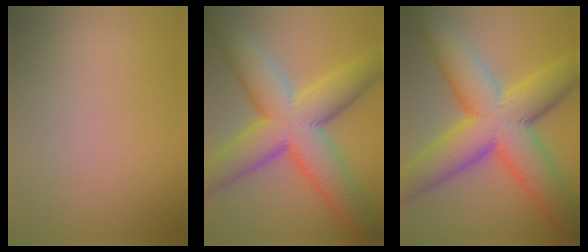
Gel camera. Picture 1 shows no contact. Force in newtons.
{"total": 12.5, "press": 12.5, "slide": 0.4}
{"total": 14.2, "press": 14.2, "slide": 0.3}